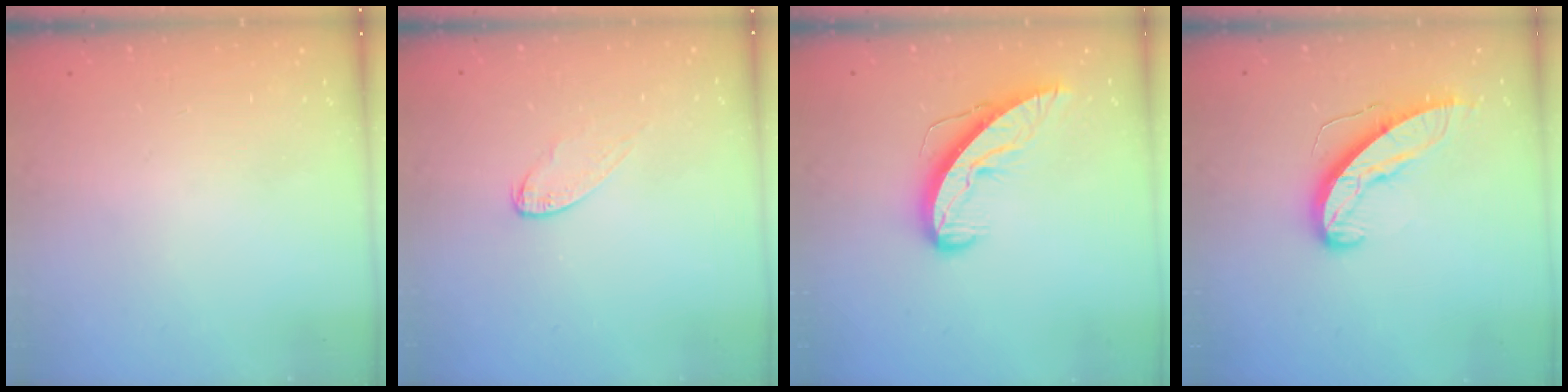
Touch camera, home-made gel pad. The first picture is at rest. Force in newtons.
{"total": 4.7, "press": 4.7, "slide": 0.5}
{"total": 9.7, "press": 9.6, "slide": 0.7}
{"total": 9.8, "press": 9.8, "slide": 0.4}